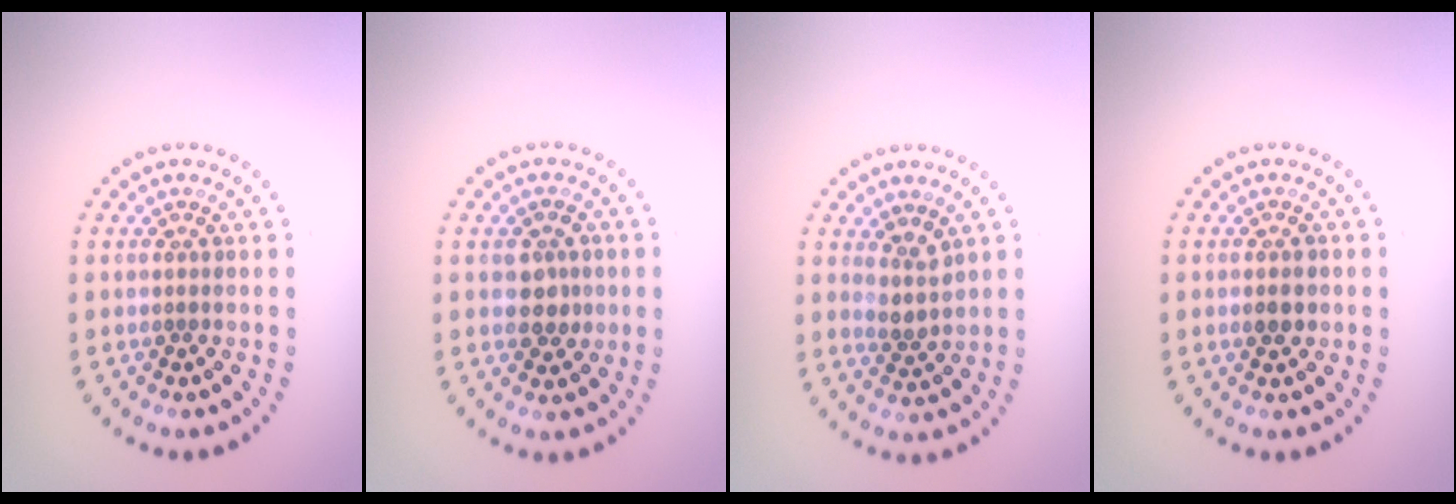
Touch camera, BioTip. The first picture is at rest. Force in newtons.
{"total": 2.4, "press": 2.3, "slide": 0.4}
{"total": 1.9, "press": 1.5, "slide": 1.2}
{"total": 1.3, "press": 1.3, "slide": 0.1}